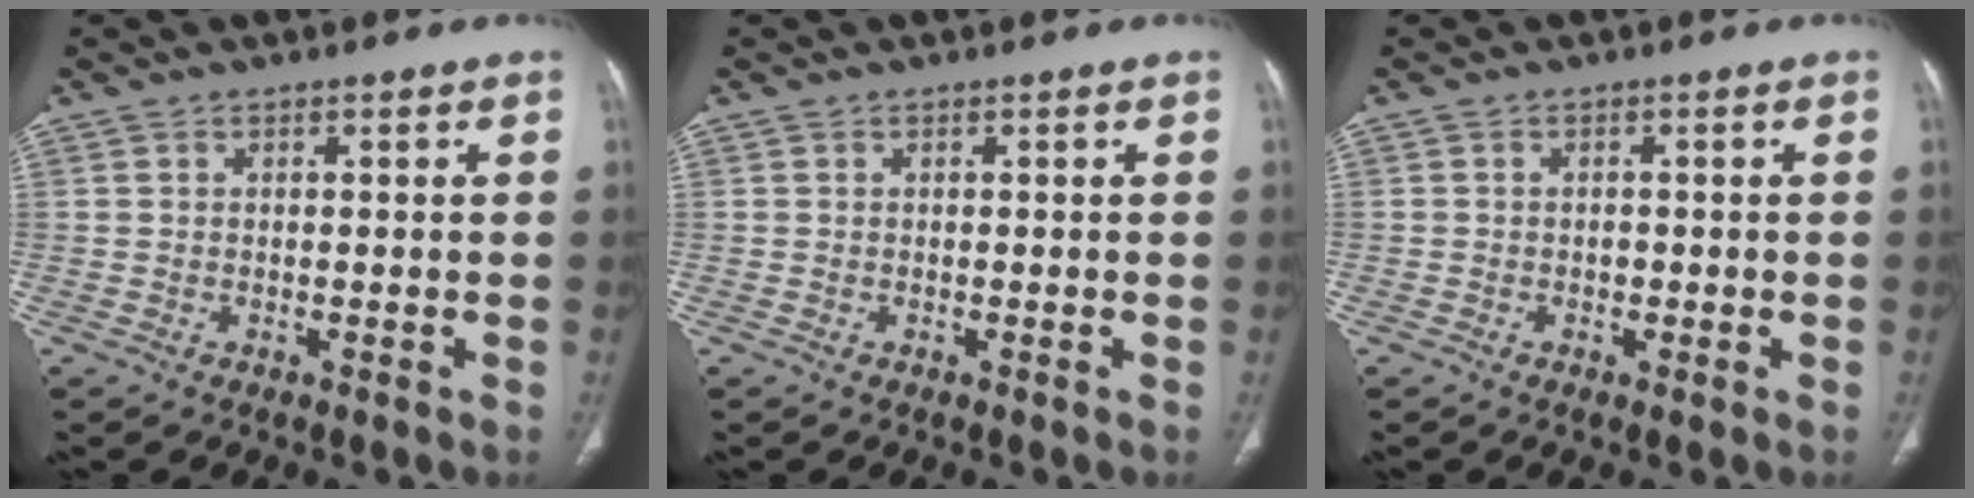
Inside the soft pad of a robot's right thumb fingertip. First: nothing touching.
{"total": 0.0}
{"total": 1.1, "force": [-0.3, 0.8, 0.7], "torque": [-0.006, 0.001, -0.006]}